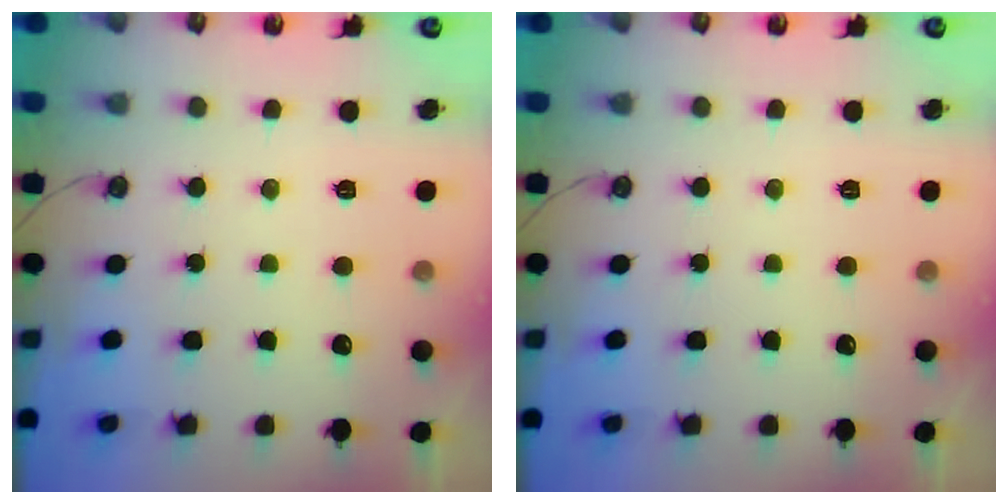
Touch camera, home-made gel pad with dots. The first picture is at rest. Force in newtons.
{"total": 0.0}